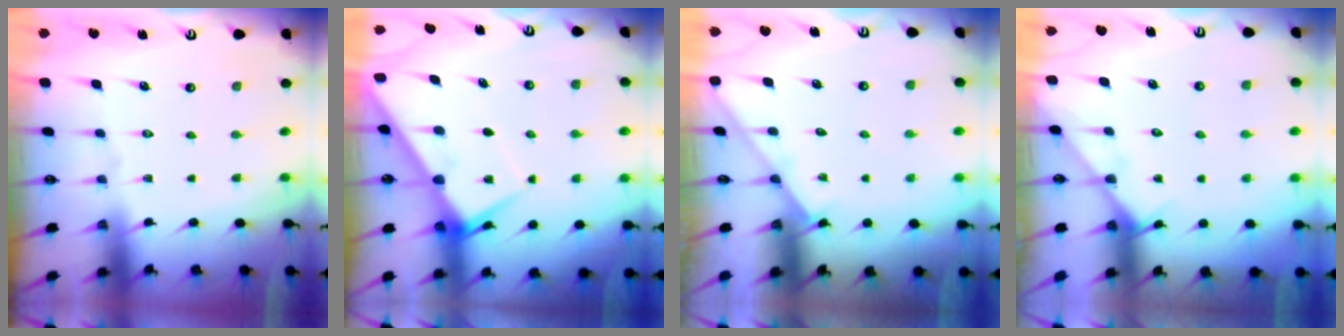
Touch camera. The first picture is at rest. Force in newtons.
{"total": 6.0, "press": 6.0, "slide": 0.6}
{"total": 2.0, "press": 1.9, "slide": 0.4}
{"total": 4.8, "press": 4.8, "slide": 0.5}